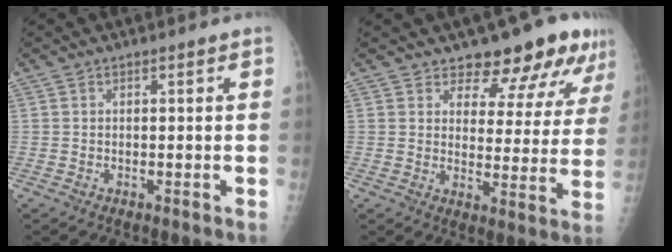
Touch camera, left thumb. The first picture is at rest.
{"total": 12.5, "force": [10.1, 5.4, 5.2], "torque": [-0.020, -0.065, 0.119]}